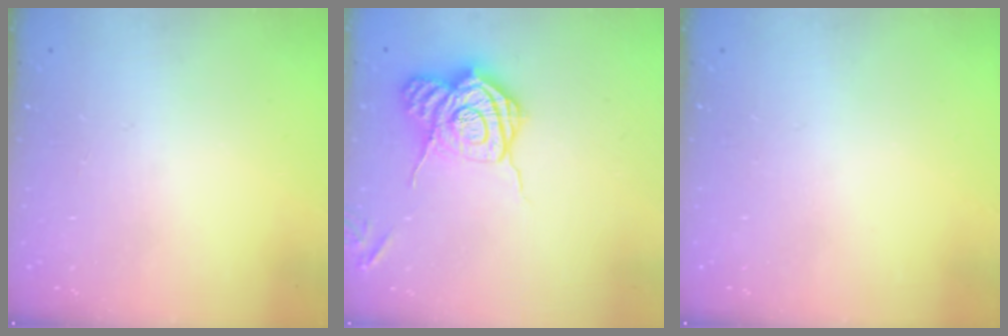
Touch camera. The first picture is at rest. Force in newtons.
{"total": 14.2, "press": 14.1, "slide": 0.8}
{"total": 0.0}